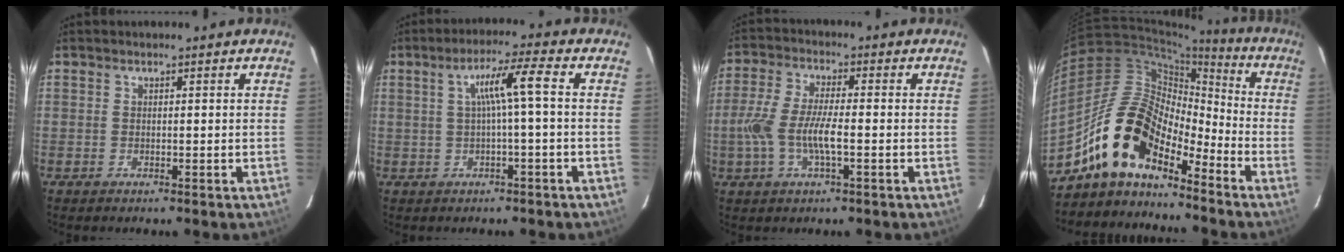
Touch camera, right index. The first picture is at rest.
{"total": 5.6, "force": [-0.1, -0.6, 5.6], "torque": [-0.103, 0.008, 0.007]}
{"total": 8.8, "force": [-2.1, 2.2, 8.3], "torque": [-0.174, -0.001, -0.042]}
{"total": 14.4, "force": [-10.9, 5.8, 7.5], "torque": [-0.127, 0.018, -0.217]}